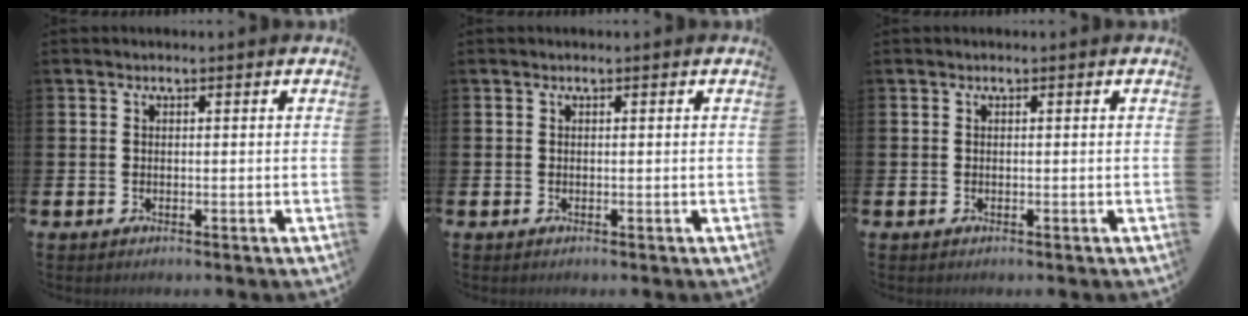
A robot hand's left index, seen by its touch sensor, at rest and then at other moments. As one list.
[{"total": 0.0}, {"total": 0.0}]